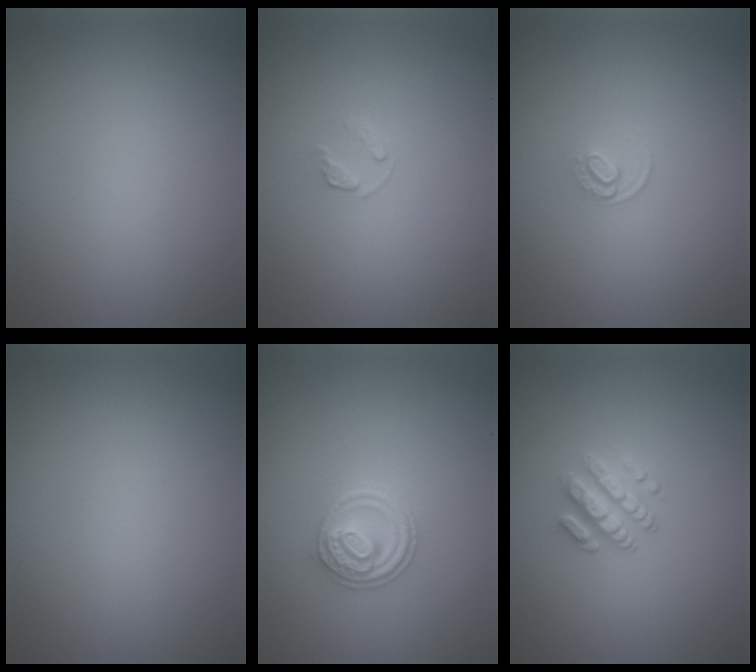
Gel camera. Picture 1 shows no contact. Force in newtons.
{"total": 0.8, "press": 0.5, "slide": 0.6}
{"total": 1.0, "press": 0.6, "slide": 0.8}
{"total": 0.0}
{"total": 2.8, "press": 2.7, "slide": 0.6}
{"total": 2.9, "press": 2.4, "slide": 1.6}